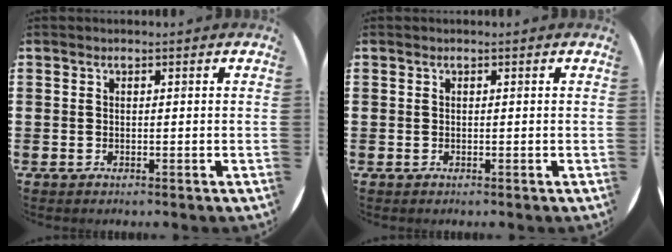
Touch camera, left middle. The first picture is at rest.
{"total": 0.0}